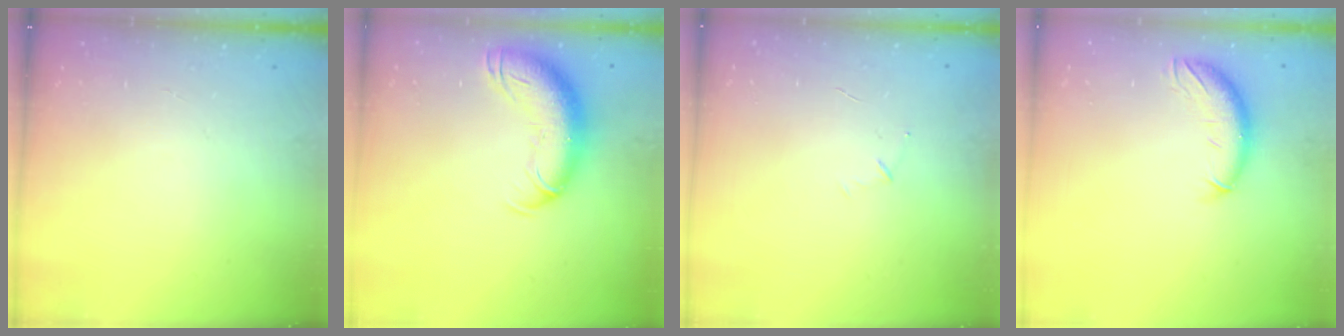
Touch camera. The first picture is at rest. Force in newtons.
{"total": 15.2, "press": 14.8, "slide": 3.6}
{"total": 3.6, "press": 3.5, "slide": 0.9}
{"total": 10.2, "press": 10.0, "slide": 2.1}